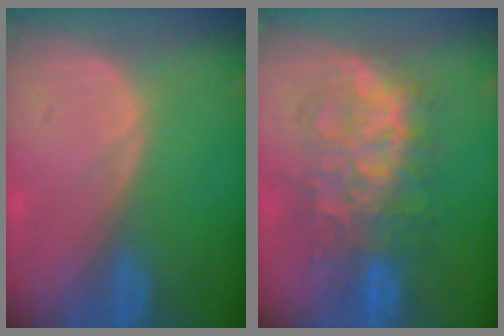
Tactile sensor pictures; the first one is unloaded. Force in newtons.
{"total": 9.7, "press": 9.6, "slide": 0.7}